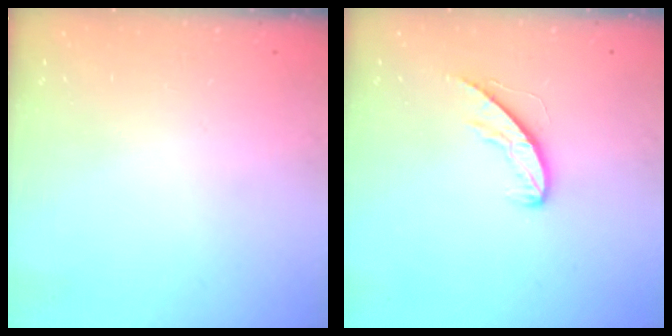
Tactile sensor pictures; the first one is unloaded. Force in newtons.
{"total": 6.0, "press": 6.0, "slide": 0.5}